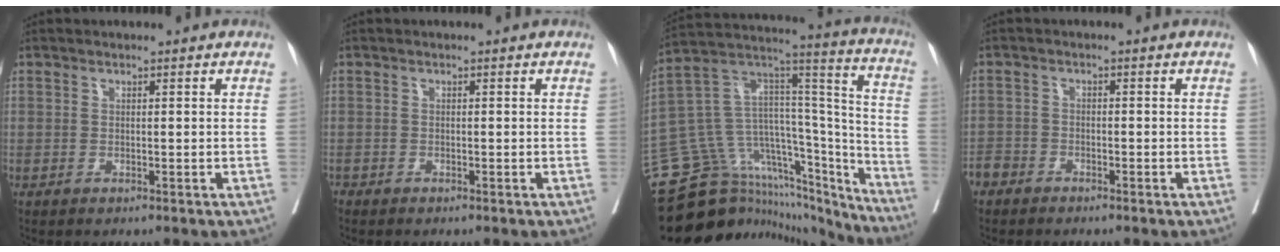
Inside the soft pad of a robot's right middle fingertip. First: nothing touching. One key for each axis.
{"total": 0.5, "fx": -0.5, "fy": 0.2, "fz": 0.0, "tx": -0.004, "ty": 0.000, "tz": -0.013}
{"total": 30.8, "fx": -26.3, "fy": 11.5, "fz": 11.2, "tx": -0.157, "ty": 0.060, "tz": -0.381}
{"total": 2.3, "fx": -2.0, "fy": 1.2, "fz": 0.3, "tx": -0.009, "ty": 0.003, "tz": -0.038}